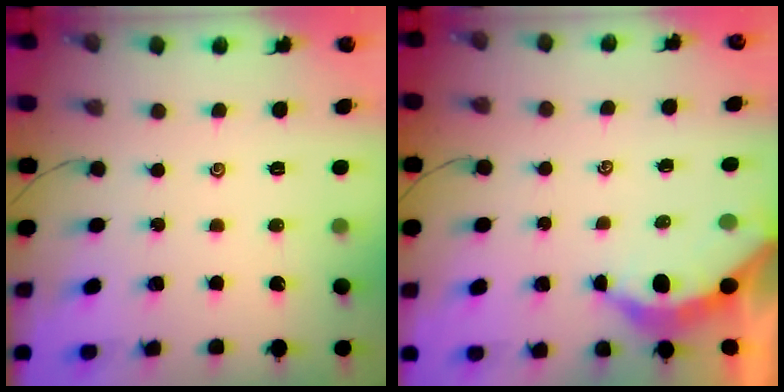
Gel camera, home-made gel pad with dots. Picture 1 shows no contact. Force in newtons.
{"total": 3.7, "press": 3.7, "slide": 0.4}